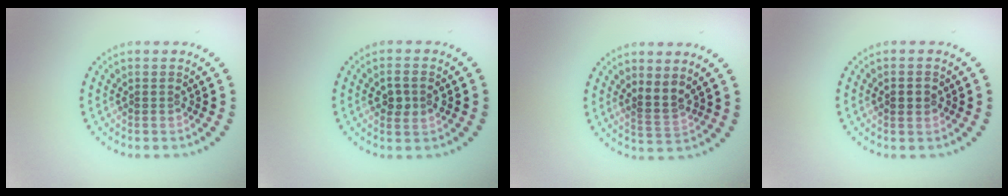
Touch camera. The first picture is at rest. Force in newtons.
{"total": 2.0, "press": 2.0, "slide": 0.2}
{"total": 2.0, "press": 1.6, "slide": 1.1}
{"total": 1.9, "press": 1.9, "slide": 0.1}